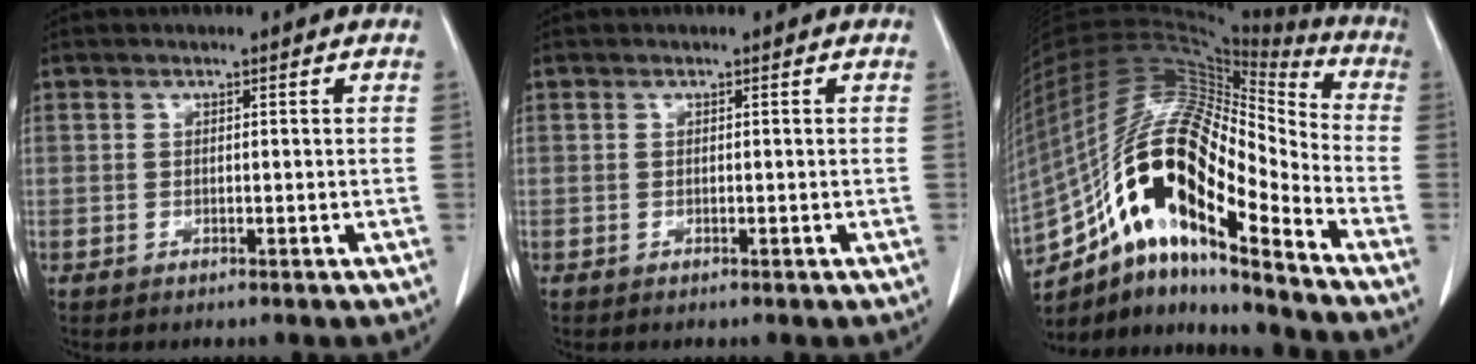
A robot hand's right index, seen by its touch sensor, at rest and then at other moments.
{"total": 0.0}
{"total": 25.4, "force": [-13.2, 6.1, 20.8], "torque": [-0.406, 0.010, -0.234]}